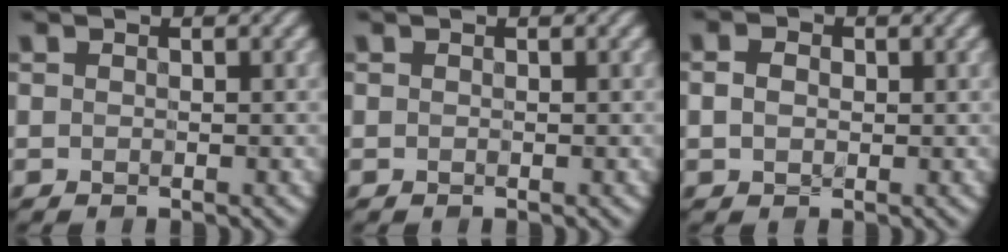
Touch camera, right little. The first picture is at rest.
{"total": 0.0}
{"total": 1.6, "force": [-0.2, 1.3, 0.9], "torque": [-0.021, 0.000, -0.004]}